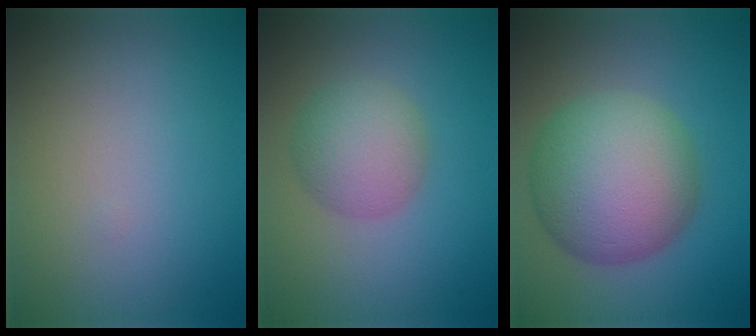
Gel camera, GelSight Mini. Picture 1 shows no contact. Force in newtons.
{"total": 4.4, "press": 4.4, "slide": 0.0}
{"total": 10.4, "press": 10.4, "slide": 0.3}